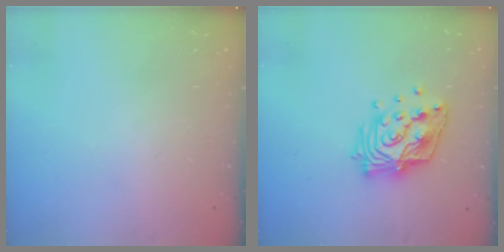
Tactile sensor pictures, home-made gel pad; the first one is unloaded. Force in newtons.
{"total": 15.5, "press": 15.5, "slide": 1.2}